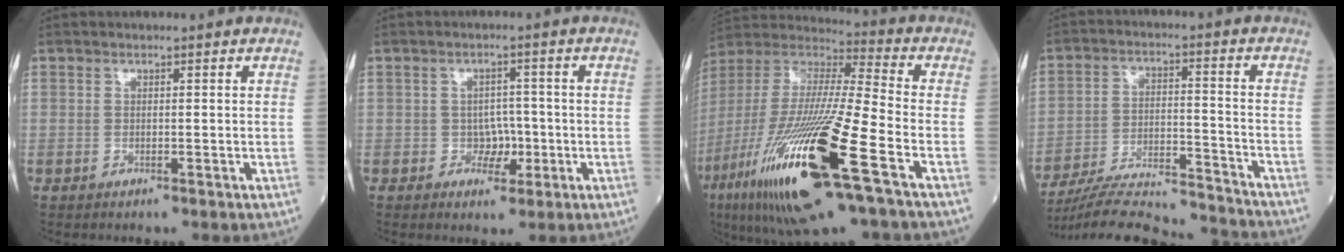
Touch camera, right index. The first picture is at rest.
{"total": 3.4, "force": [-1.0, 2.5, 2.0], "torque": [-0.022, 0.007, -0.014]}
{"total": 27.4, "force": [-11.5, 2.9, 24.7], "torque": [-0.520, -0.066, -0.214]}
{"total": 18.4, "force": [-17.7, 1.1, 5.0], "torque": [-0.105, -0.002, -0.271]}